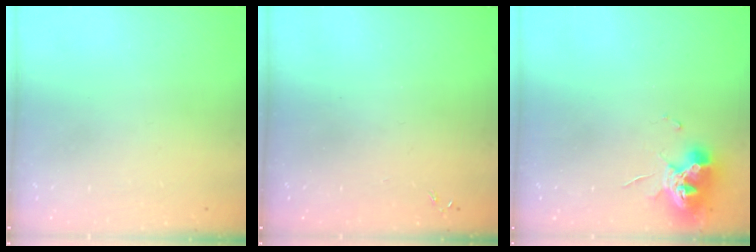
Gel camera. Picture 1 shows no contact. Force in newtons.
{"total": 0.0}
{"total": 10.8, "press": 10.7, "slide": 1.0}